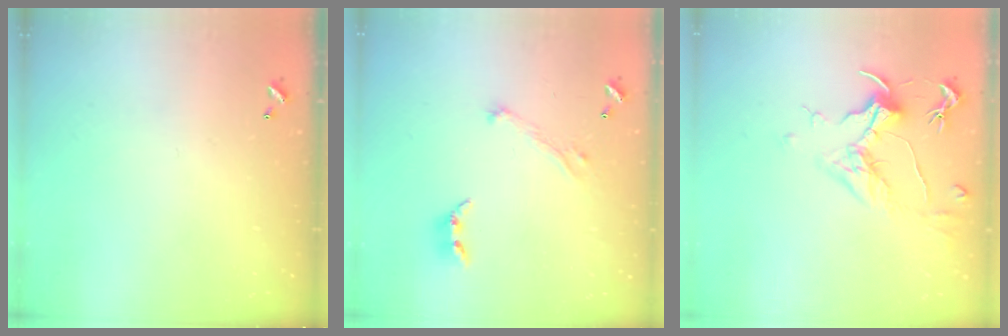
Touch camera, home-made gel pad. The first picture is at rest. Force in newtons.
{"total": 2.9, "press": 2.8, "slide": 0.8}
{"total": 1.6, "press": 1.4, "slide": 0.8}